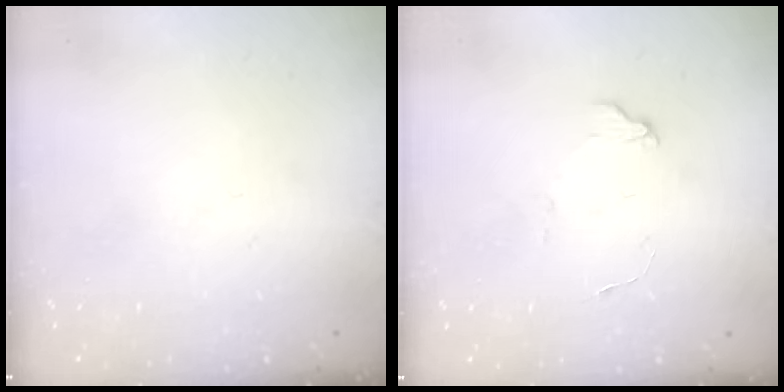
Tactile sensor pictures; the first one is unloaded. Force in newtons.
{"total": 4.3, "press": 4.3, "slide": 0.5}